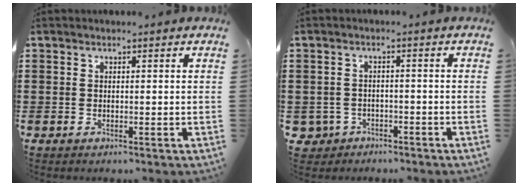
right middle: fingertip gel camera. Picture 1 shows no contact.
{"total": 2.3, "force": [-1.8, 1.4, 0.2], "torque": [-0.018, -0.001, -0.043]}